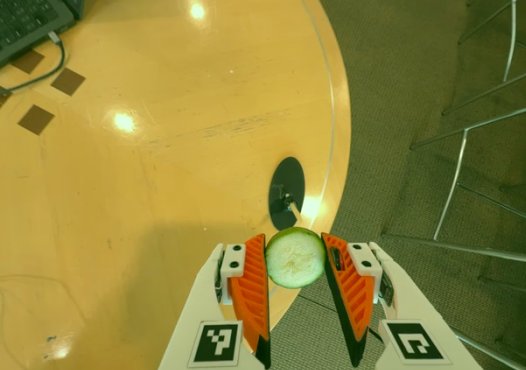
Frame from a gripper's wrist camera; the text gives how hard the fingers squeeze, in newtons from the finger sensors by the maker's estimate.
{"total": 9.7, "left": 10.0, "right": 9.4}